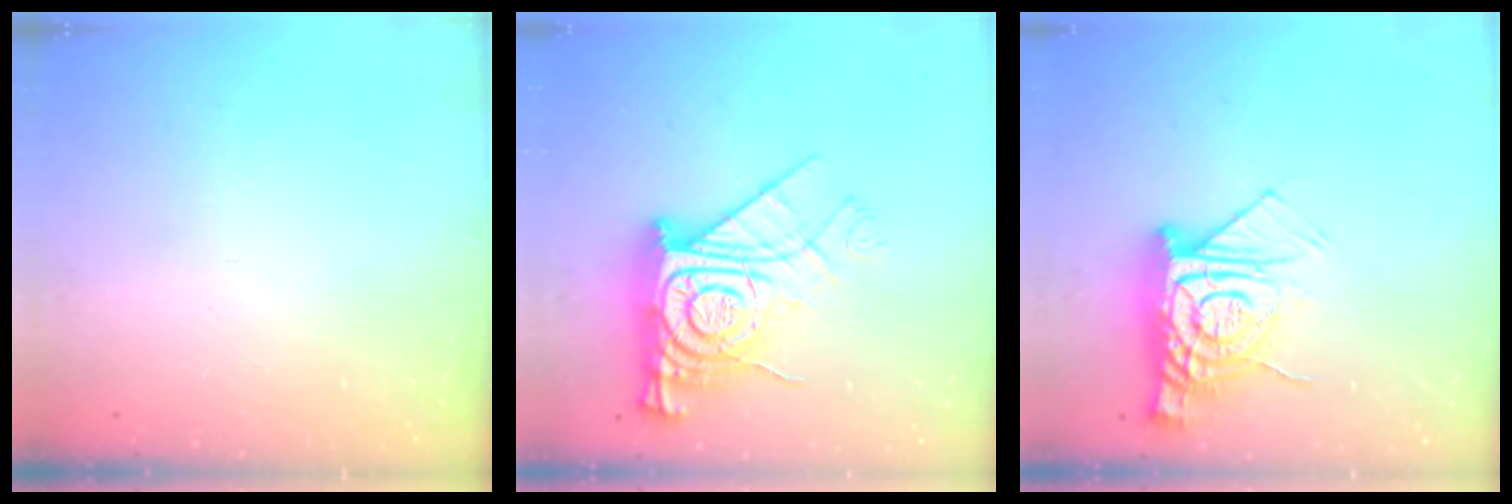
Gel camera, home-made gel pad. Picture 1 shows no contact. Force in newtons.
{"total": 19.1, "press": 19.0, "slide": 1.8}
{"total": 12.8, "press": 12.8, "slide": 1.2}